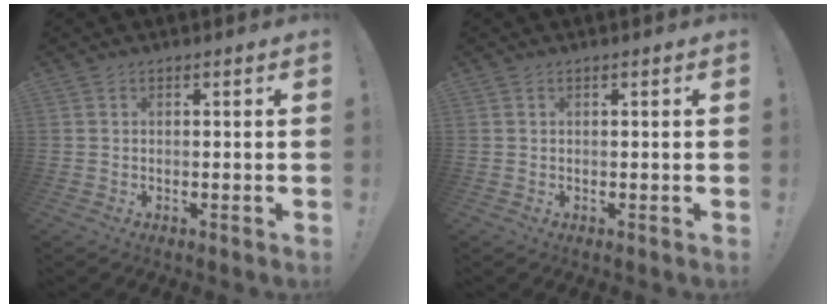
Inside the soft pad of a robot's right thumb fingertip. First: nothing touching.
{"total": 0.0}